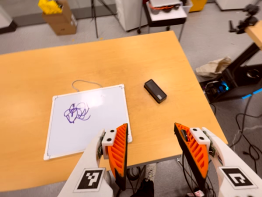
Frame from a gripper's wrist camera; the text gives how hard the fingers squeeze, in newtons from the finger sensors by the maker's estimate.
{"total": 0.0}